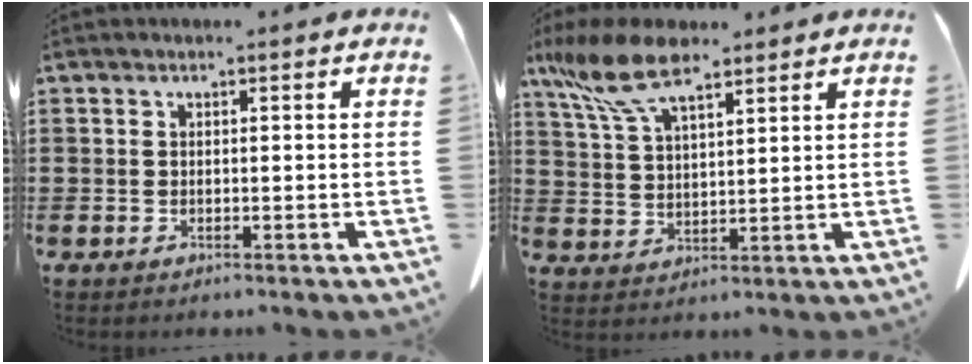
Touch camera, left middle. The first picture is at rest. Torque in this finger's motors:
{"motor_torque": [1.55, 0.59, 0.32, 0.18]}